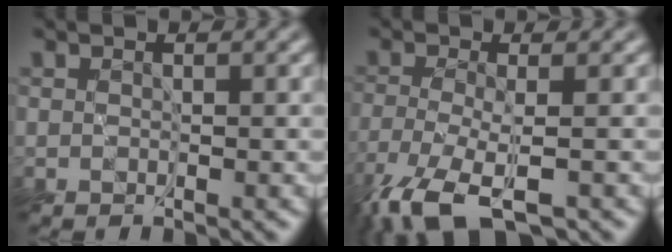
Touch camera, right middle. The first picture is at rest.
{"total": 6.6, "force": [-4.6, 1.8, 4.4], "torque": [-0.100, -0.020, -0.091]}